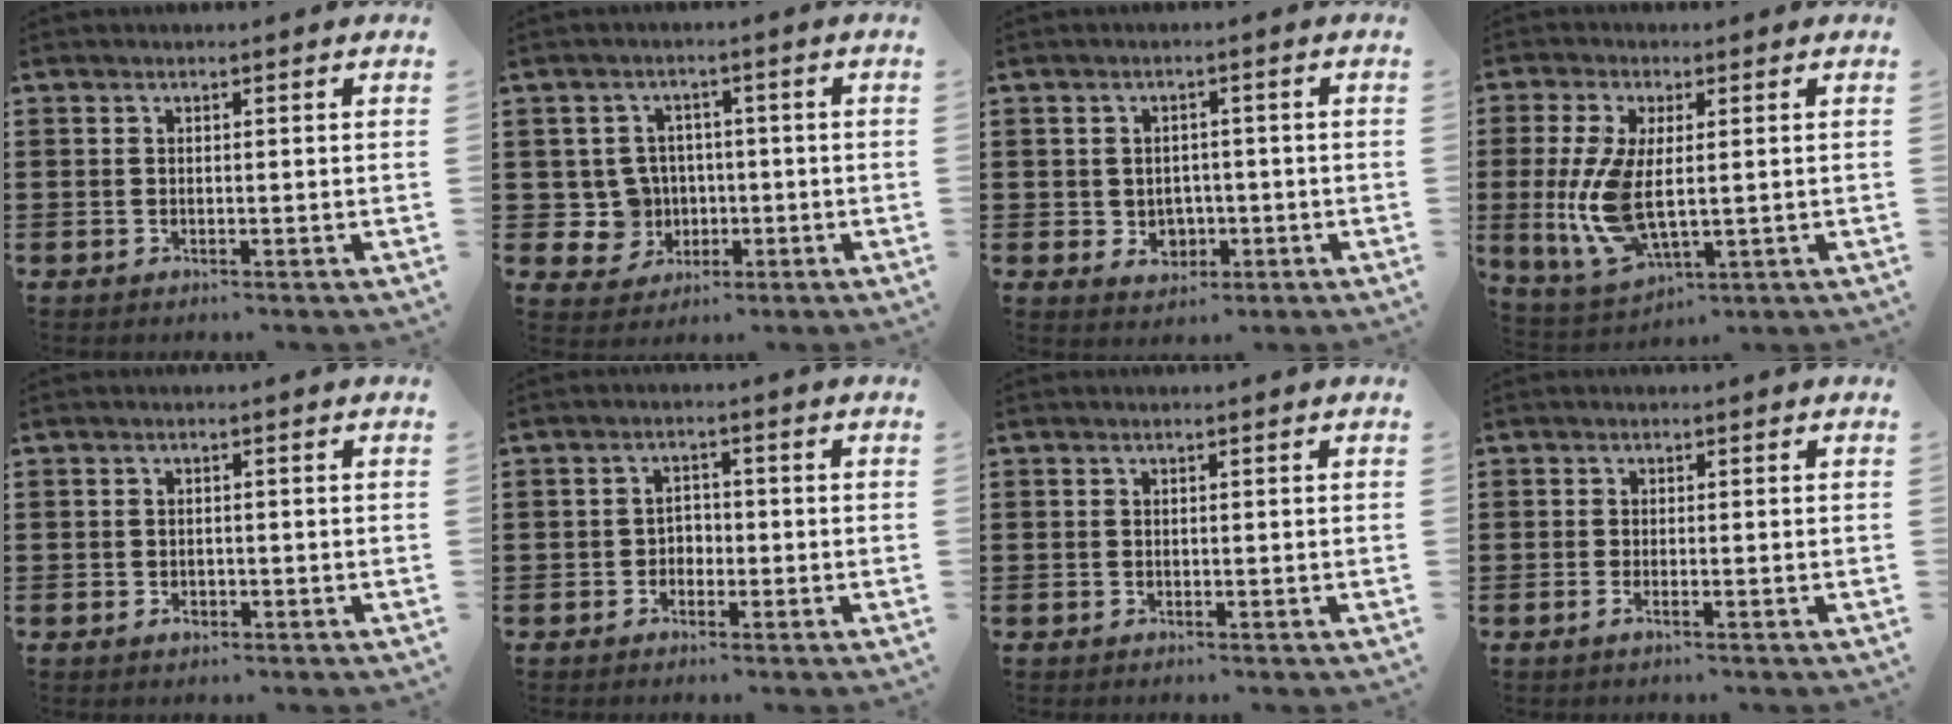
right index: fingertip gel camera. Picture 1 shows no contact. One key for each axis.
{"total": 5.5, "fx": -0.5, "fy": 5.2, "fz": 1.5, "tx": -0.062, "ty": 0.009, "tz": -0.012}
{"total": 2.9, "fx": -0.3, "fy": 2.7, "fz": 0.9, "tx": -0.021, "ty": 0.003, "tz": -0.012}
{"total": 9.6, "fx": 0.1, "fy": 4.5, "fz": 8.6, "tx": -0.203, "ty": -0.018, "tz": 0.002}
{"total": 1.1, "fx": -0.6, "fy": 0.8, "fz": 0.5, "tx": -0.011, "ty": -0.002, "tz": -0.010}
{"total": 2.0, "fx": -1.0, "fy": 1.6, "fz": 0.7, "tx": -0.018, "ty": 0.003, "tz": -0.024}
{"total": 0.0}
{"total": 0.9, "fx": -0.5, "fy": 0.0, "fz": 0.7, "tx": -0.012, "ty": -0.004, "tz": -0.009}